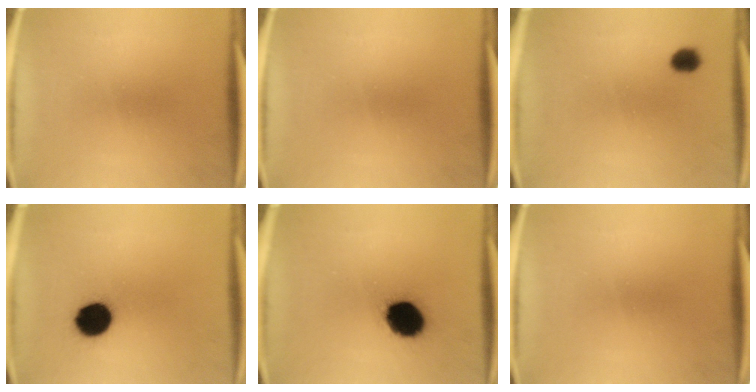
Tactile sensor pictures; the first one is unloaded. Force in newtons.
{"total": 0.0}
{"total": 2.7}
{"total": 10.8}
{"total": 13.6}
{"total": 0.0}